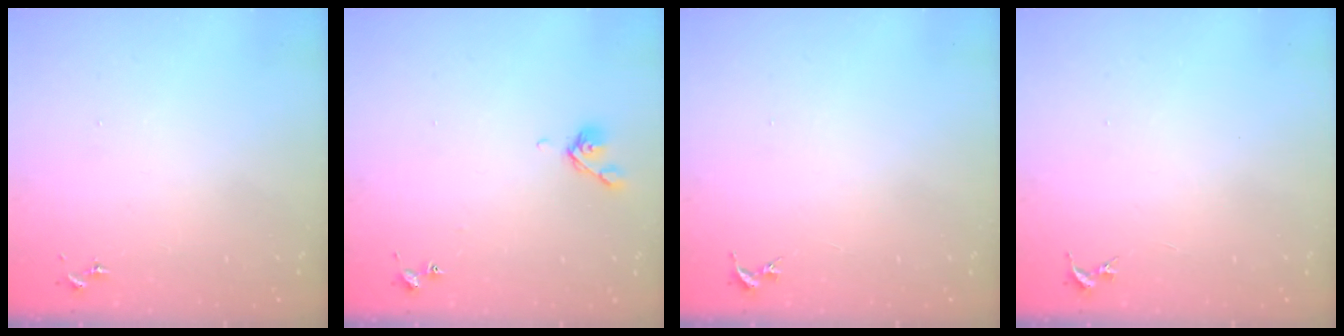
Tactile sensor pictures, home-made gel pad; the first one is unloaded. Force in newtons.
{"total": 5.6, "press": 5.6, "slide": 0.8}
{"total": 0.0}
{"total": 0.0}